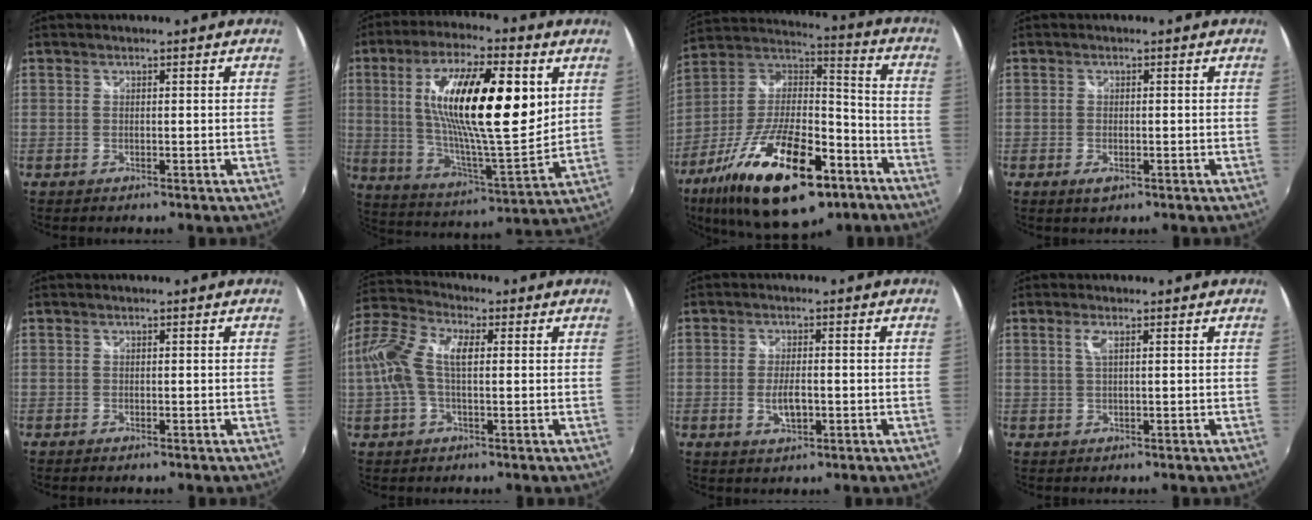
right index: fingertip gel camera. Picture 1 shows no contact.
{"total": 23.1, "force": [6.0, 6.5, 21.4], "torque": [-0.376, 0.004, 0.102]}
{"total": 28.6, "force": [-15.3, 11.9, 21.0], "torque": [-0.388, -0.021, -0.247]}
{"total": 2.1, "force": [-1.0, 1.1, 1.5], "torque": [-0.029, -0.003, -0.015]}
{"total": 0.5, "force": [-0.4, 0.3, 0.2], "torque": [-0.006, -0.003, -0.008]}
{"total": 12.3, "force": [1.2, 5.7, 10.9], "torque": [-0.226, 0.025, 0.016]}
{"total": 4.3, "force": [-1.0, 1.8, 3.7], "torque": [-0.074, -0.002, -0.015]}
{"total": 1.8, "force": [0.6, 0.1, 1.6], "torque": [-0.031, 0.001, 0.010]}